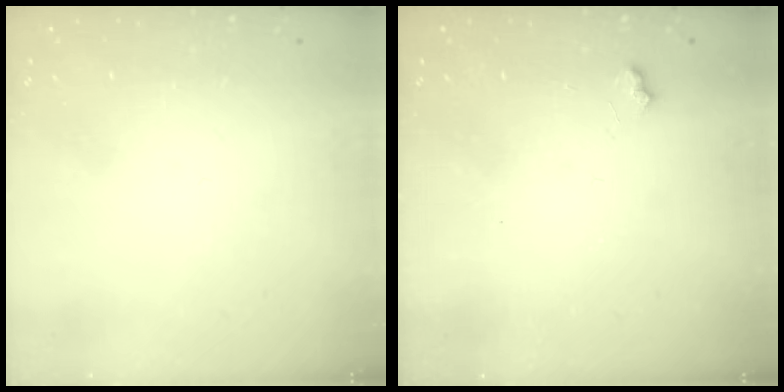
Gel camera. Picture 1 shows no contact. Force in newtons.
{"total": 4.4, "press": 4.4, "slide": 0.6}